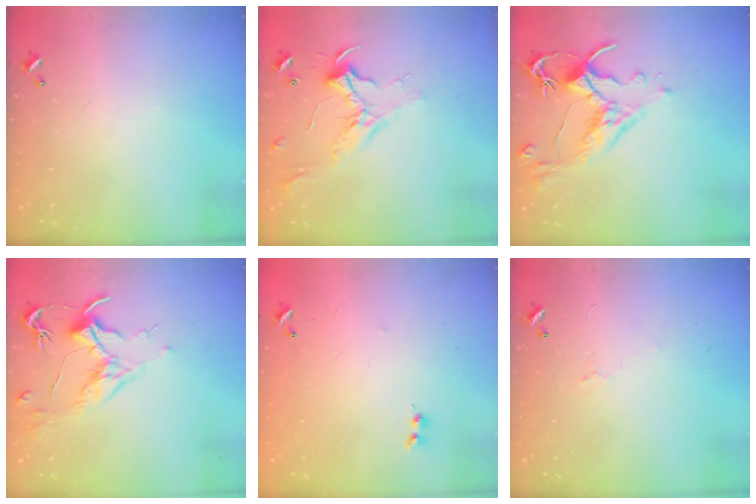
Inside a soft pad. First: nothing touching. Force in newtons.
{"total": 2.4, "press": 2.3, "slide": 0.8}
{"total": 3.2, "press": 2.9, "slide": 1.3}
{"total": 1.6, "press": 1.4, "slide": 0.9}
{"total": 7.3, "press": 7.3, "slide": 0.5}
{"total": 1.9, "press": 1.8, "slide": 0.6}